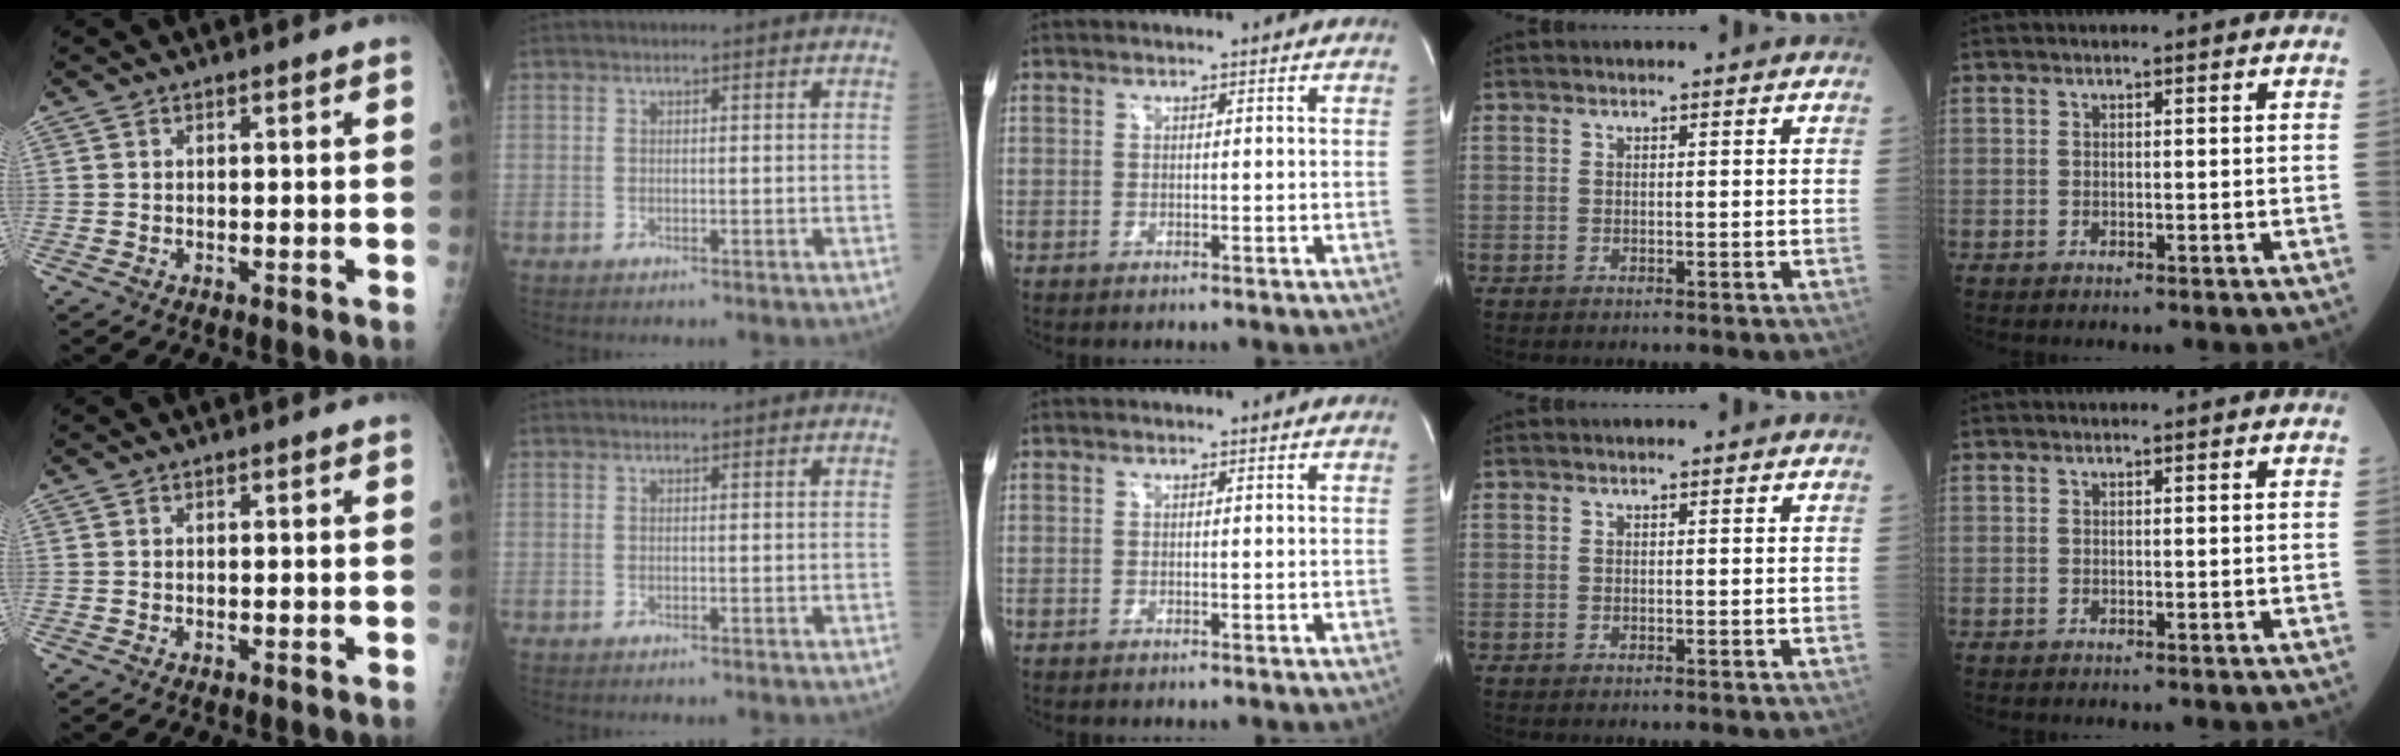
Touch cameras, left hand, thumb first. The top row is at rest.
{}